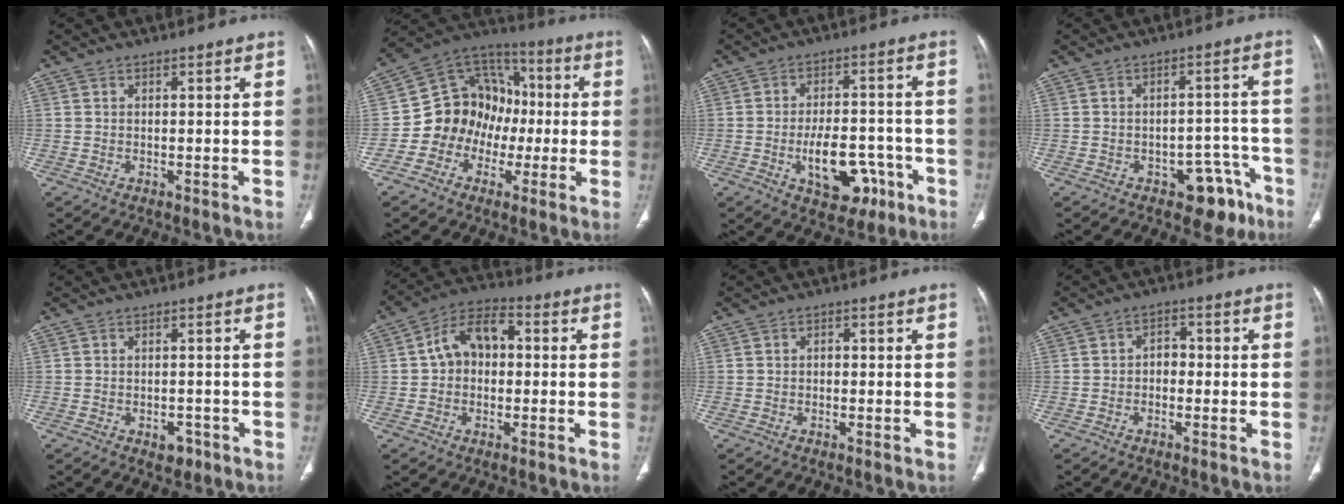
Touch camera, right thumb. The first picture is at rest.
{"total": 14.8, "force": [-2.8, 13.1, 6.3], "torque": [-0.054, 0.061, -0.058]}
{"total": 11.9, "force": [-4.6, 7.0, 8.4], "torque": [-0.102, 0.035, -0.056]}
{"total": 8.6, "force": [-5.2, 5.2, 4.5], "torque": [-0.018, 0.047, -0.062]}
{"total": 2.9, "force": [-1.5, 2.0, 1.5], "torque": [-0.007, 0.006, -0.014]}
{"total": 9.4, "force": [0.6, 6.6, 6.7], "torque": [-0.094, 0.031, -0.004]}
{"total": 1.1, "force": [-0.3, 0.9, 0.6], "torque": [-0.001, 0.004, -0.009]}
{"total": 3.1, "force": [-0.8, 2.4, 1.9], "torque": [-0.010, 0.017, -0.024]}